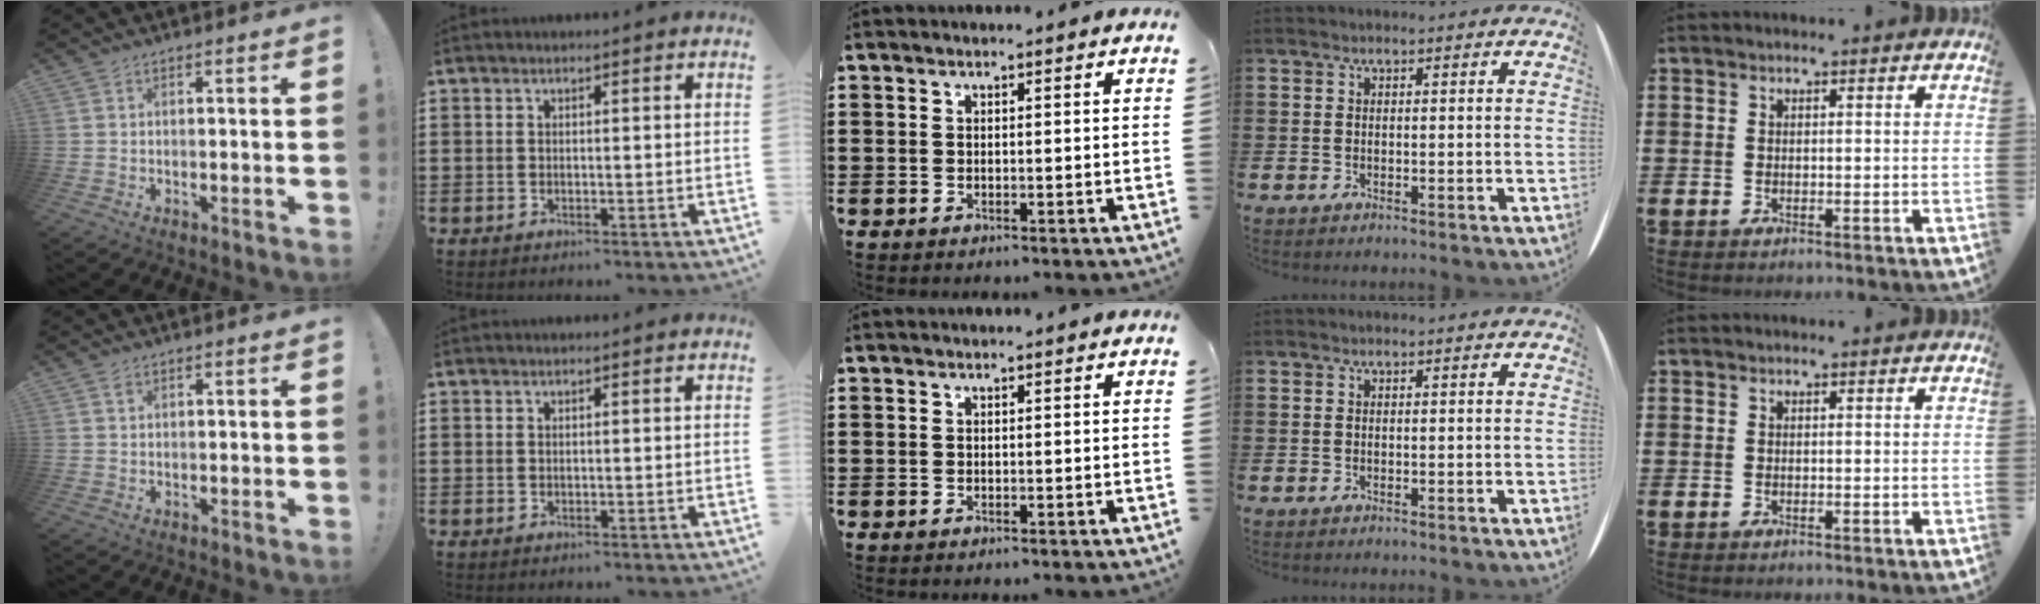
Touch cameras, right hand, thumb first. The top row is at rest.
{"thumb": {"total": 0.8, "force": [0.5, 0.5, 0.4], "torque": [0.000, -0.002, 0.008]}}